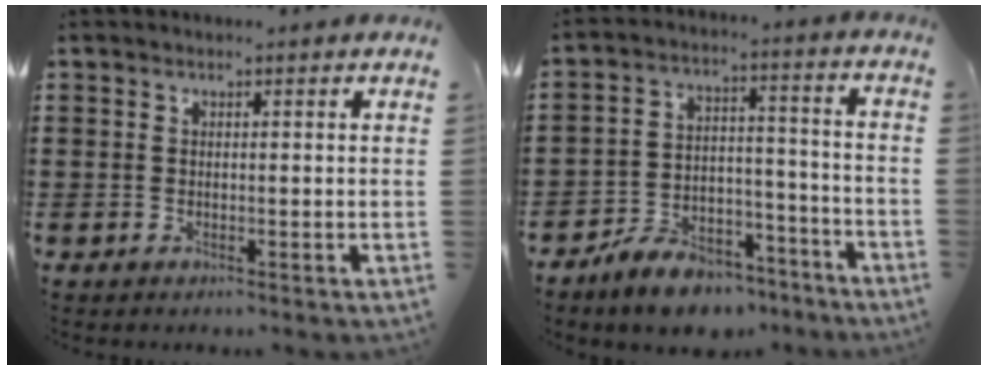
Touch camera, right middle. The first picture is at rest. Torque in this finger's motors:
{"motor_torque": [0.48, -0.24, 0.21, 0.15]}